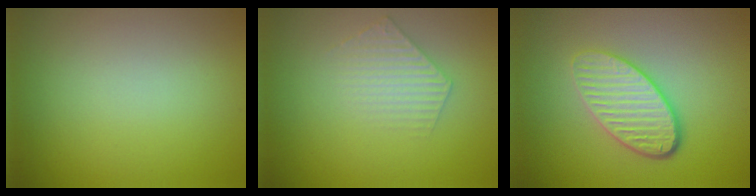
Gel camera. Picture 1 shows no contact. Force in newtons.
{"total": 2.2, "press": 2.1, "slide": 0.4}
{"total": 4.7, "press": 3.5, "slide": 3.1}